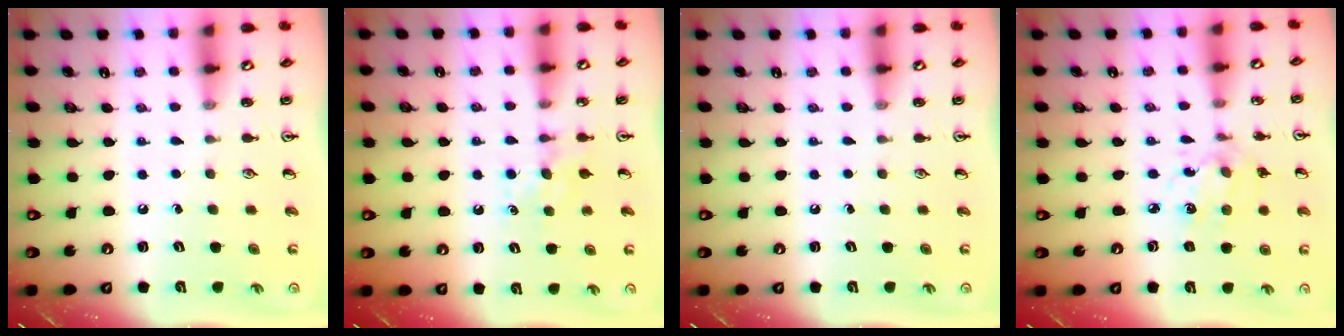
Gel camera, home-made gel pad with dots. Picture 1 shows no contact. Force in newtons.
{"total": 4.6, "press": 4.6, "slide": 0.6}
{"total": 0.0}
{"total": 6.1, "press": 6.1, "slide": 0.5}